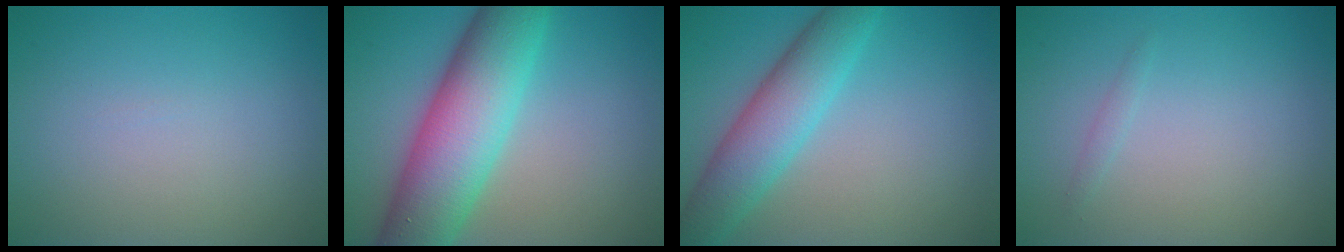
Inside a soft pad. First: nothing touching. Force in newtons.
{"total": 10.6, "press": 10.5, "slide": 0.5}
{"total": 5.9, "press": 5.9, "slide": 0.1}
{"total": 0.6, "press": 0.6, "slide": 0.0}